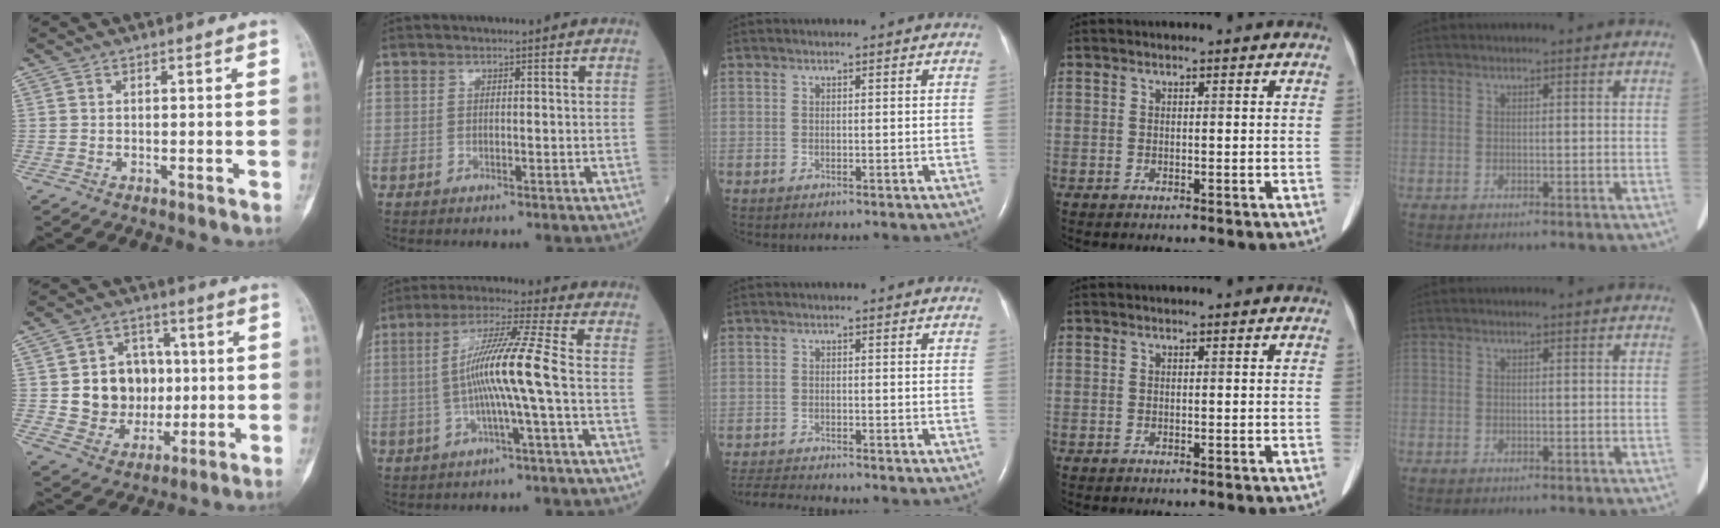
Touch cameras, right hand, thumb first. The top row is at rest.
{"thumb": {"total": 13.4, "force": [0.6, 11.5, 6.8], "torque": [-0.050, 0.010, 0.025]}, "index": {"total": 10.5, "force": [-1.1, -1.2, 10.4], "torque": [-0.197, 0.012, -0.023]}, "middle": {"total": 4.2, "force": [-4.1, -0.5, 0.8], "torque": [-0.017, -0.021, -0.072]}}